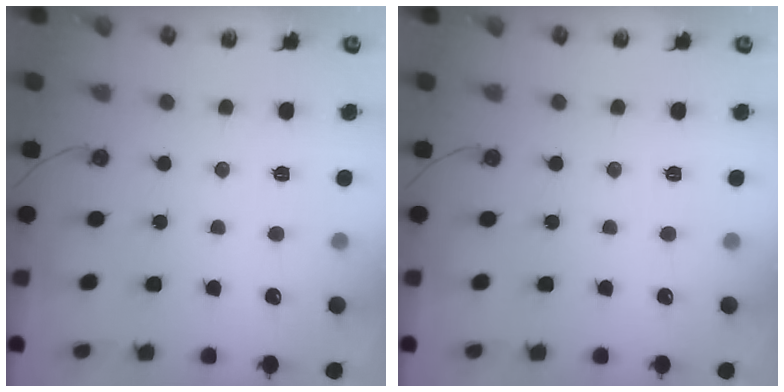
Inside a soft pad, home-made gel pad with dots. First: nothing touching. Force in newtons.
{"total": 0.0}